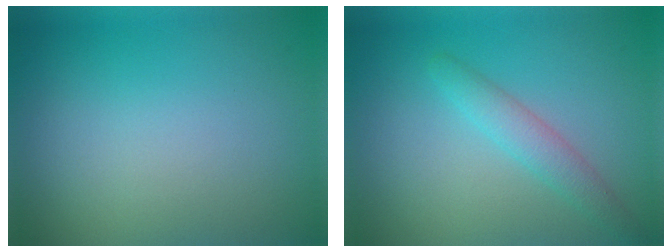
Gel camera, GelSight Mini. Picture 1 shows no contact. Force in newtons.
{"total": 2.4, "press": 2.4, "slide": 0.2}